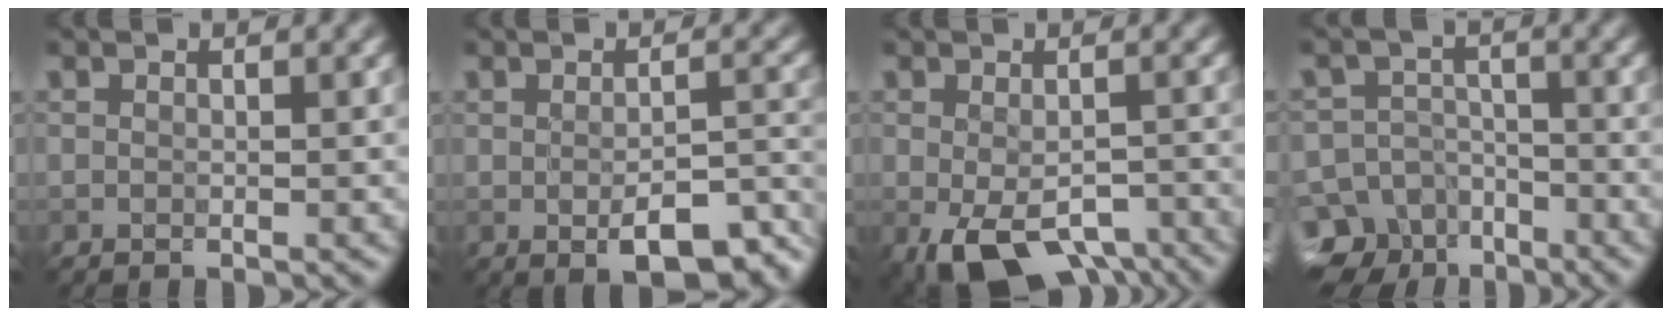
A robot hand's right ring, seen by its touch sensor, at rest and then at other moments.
{"total": 6.1, "force": [-3.0, 2.1, 4.8], "torque": [-0.069, -0.007, -0.028]}
{"total": 7.5, "force": [-4.8, 3.1, 4.9], "torque": [-0.072, -0.023, -0.056]}
{"total": 10.0, "force": [-7.6, 6.3, 2.0], "torque": [-0.024, -0.012, -0.116]}